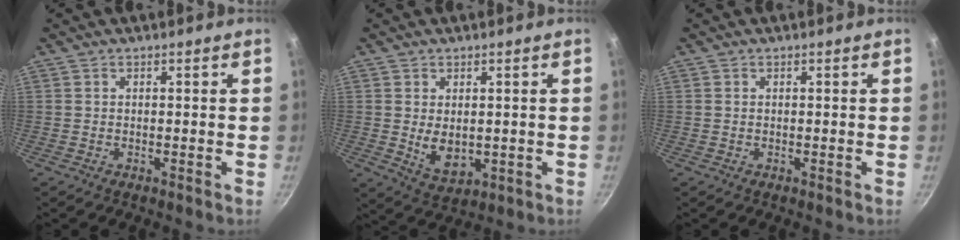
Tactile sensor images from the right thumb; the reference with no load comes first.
{"total": 6.1, "force": [0.2, 3.9, 4.7], "torque": [-0.070, -0.016, 0.018]}
{"total": 0.0}